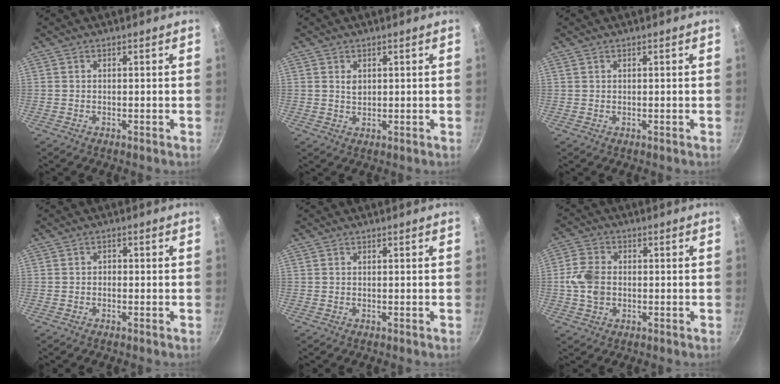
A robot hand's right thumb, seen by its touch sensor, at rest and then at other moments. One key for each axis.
{"total": 1.9, "fx": 0.7, "fy": 1.4, "fz": 1.2, "tx": -0.017, "ty": -0.002, "tz": 0.014}
{"total": 0.0}
{"total": 1.0, "fx": -0.3, "fy": 0.8, "fz": 0.4, "tx": -0.006, "ty": 0.004, "tz": -0.007}
{"total": 0.0}
{"total": 7.0, "fx": -0.5, "fy": 5.3, "fz": 4.6, "tx": -0.081, "ty": 0.010, "tz": -0.017}